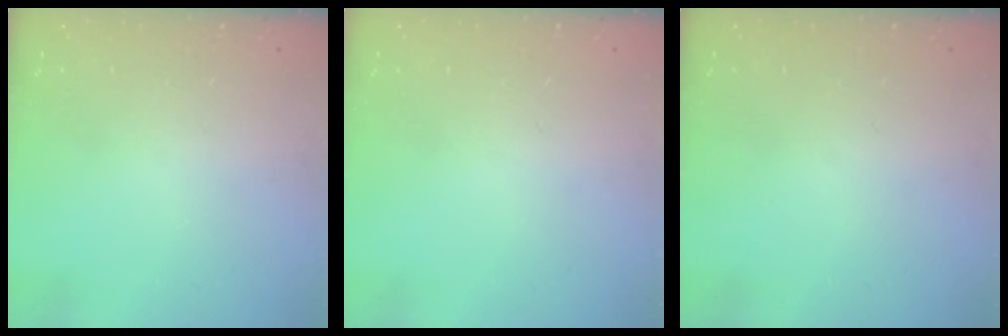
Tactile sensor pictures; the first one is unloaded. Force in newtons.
{"total": 0.0}
{"total": 0.0}